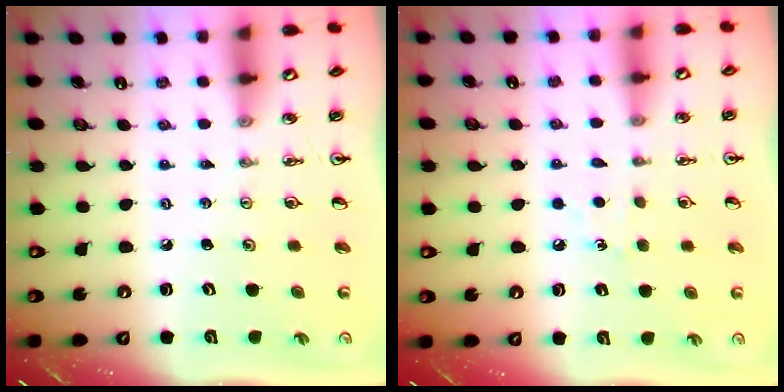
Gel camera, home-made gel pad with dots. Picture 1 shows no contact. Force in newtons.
{"total": 6.3, "press": 6.2, "slide": 0.8}